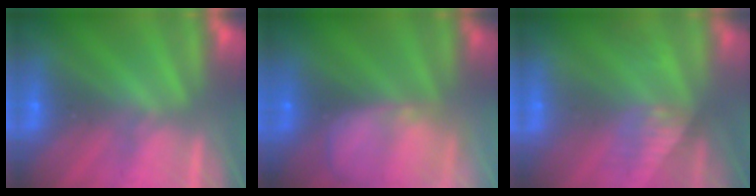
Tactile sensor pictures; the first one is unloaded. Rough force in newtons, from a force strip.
{"total": 7.1}
{"total": 3.1}